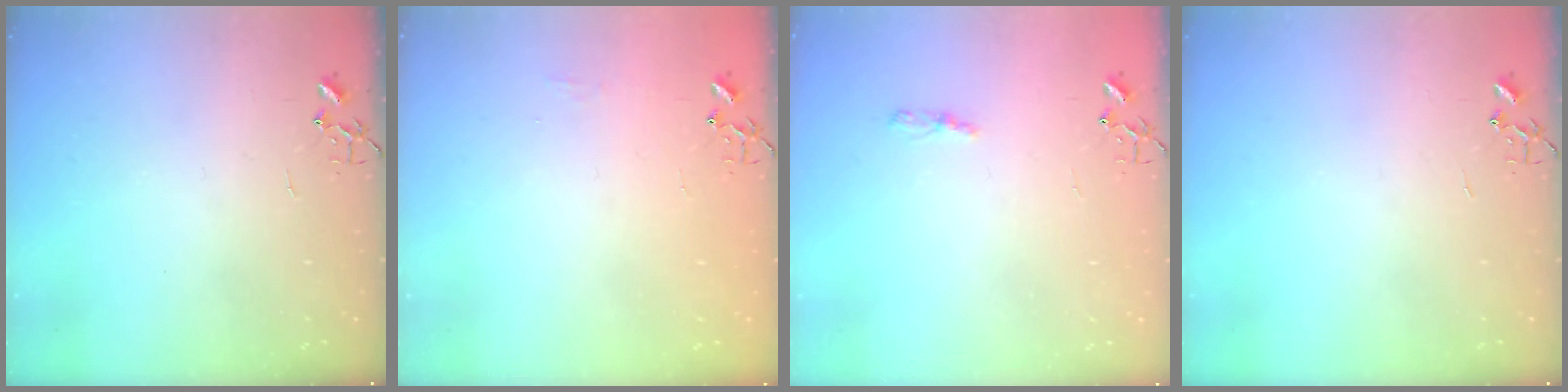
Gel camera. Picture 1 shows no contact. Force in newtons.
{"total": 4.6, "press": 4.6, "slide": 0.7}
{"total": 4.2, "press": 4.1, "slide": 0.5}
{"total": 0.0}